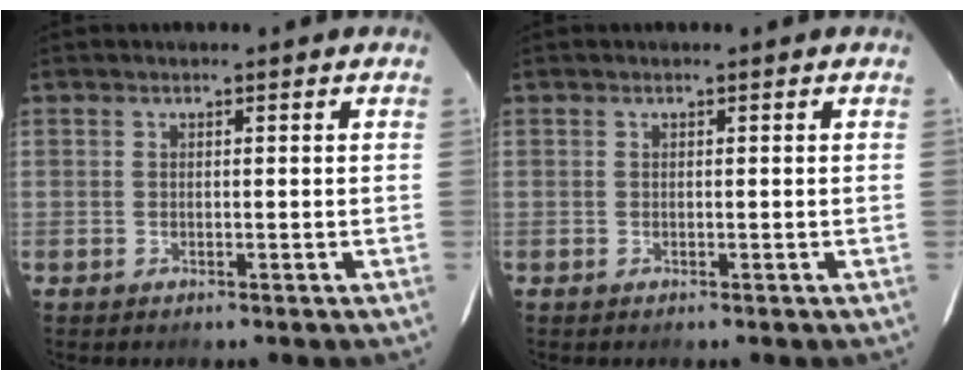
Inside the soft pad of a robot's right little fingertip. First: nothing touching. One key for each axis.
{"total": 0.0}